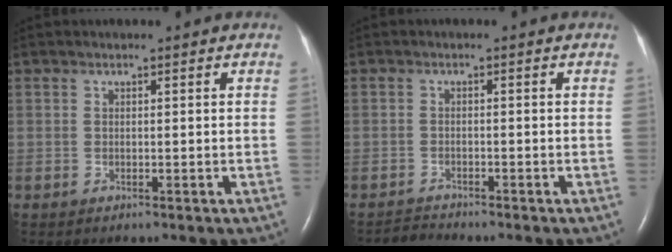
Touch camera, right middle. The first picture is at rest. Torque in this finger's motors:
{"motor_torque": [-0.02, -0.01, -0.09, -0.02]}